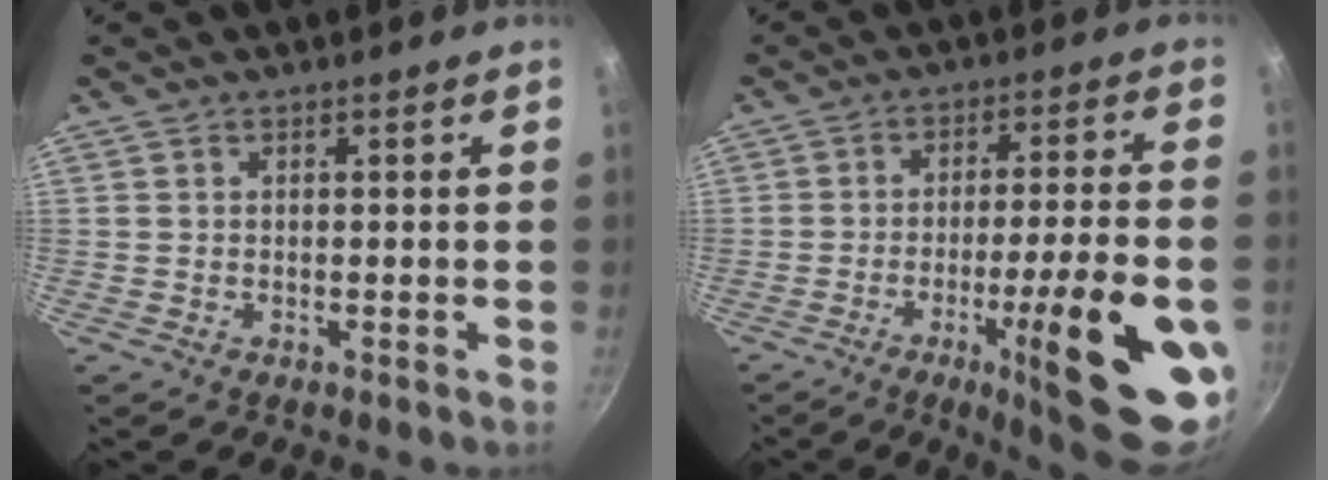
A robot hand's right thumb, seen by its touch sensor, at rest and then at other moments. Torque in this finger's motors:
{"motor_torque": [2.51, 2.50, 2.03, -0.74, 0.11]}